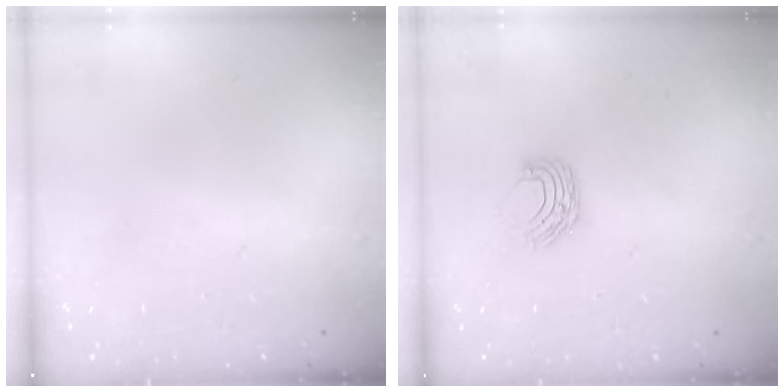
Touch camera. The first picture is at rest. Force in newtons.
{"total": 6.3, "press": 6.2, "slide": 0.6}